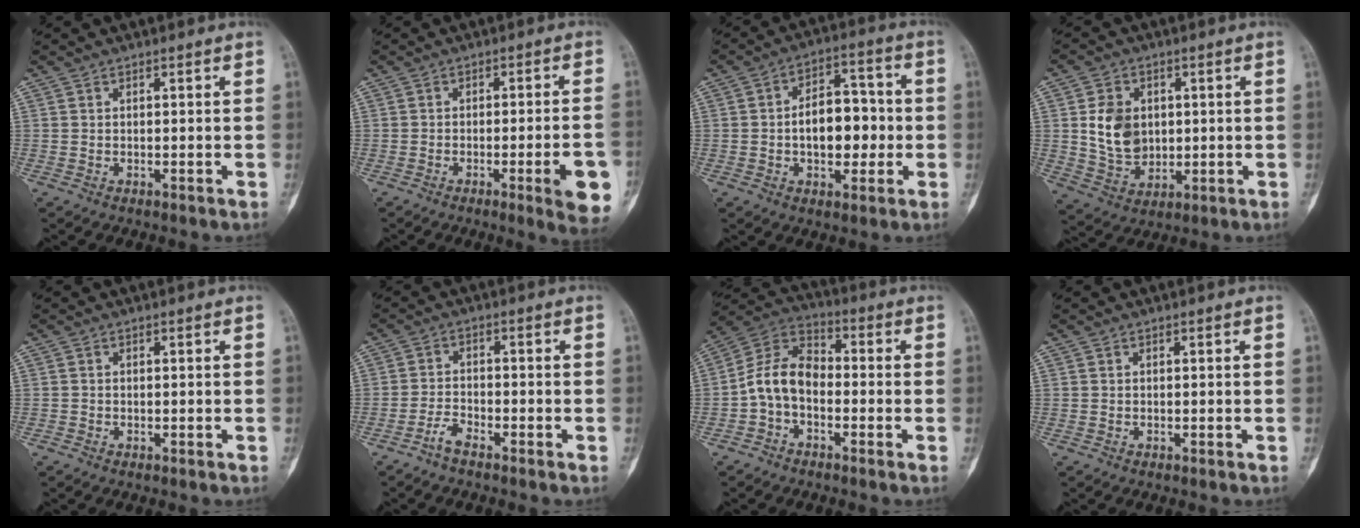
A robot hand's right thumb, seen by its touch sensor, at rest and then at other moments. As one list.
[{"total": 9.4, "force": [-3.3, 1.3, 8.7], "torque": [-0.108, 0.006, -0.039]}, {"total": 11.7, "force": [-1.1, 7.2, 9.1], "torque": [-0.103, 0.028, -0.021]}, {"total": 8.0, "force": [1.0, 6.5, 4.6], "torque": [-0.057, -0.008, 0.025]}, {"total": 0.0}, {"total": 2.9, "force": [-2.4, 0.7, 1.5], "torque": [-0.037, 0.014, -0.052]}, {"total": 9.4, "force": [-2.1, 6.2, 6.8], "torque": [-0.119, 0.036, -0.055]}, {"total": 0.0}]